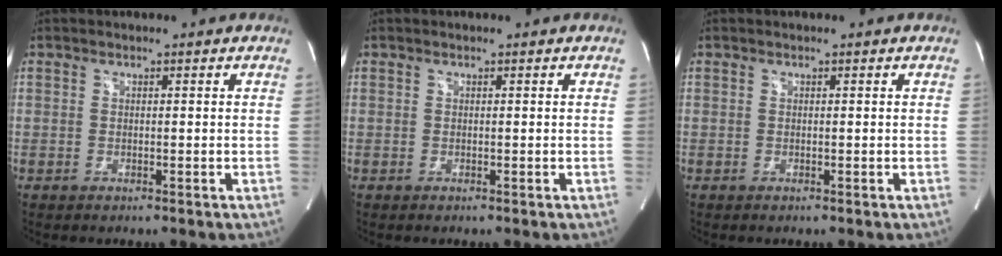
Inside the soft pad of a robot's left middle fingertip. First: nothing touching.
{"total": 0.0}
{"total": 0.0}